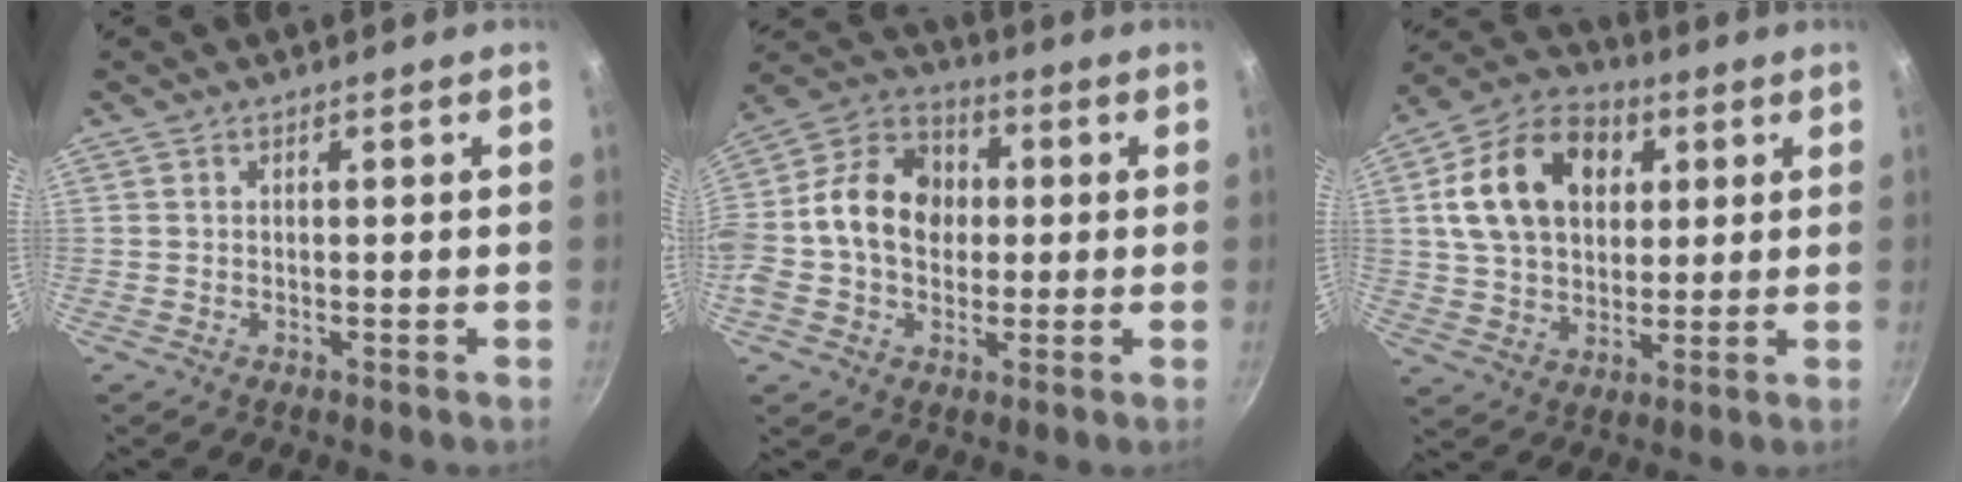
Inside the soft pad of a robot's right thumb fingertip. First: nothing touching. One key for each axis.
{"total": 16.6, "fx": 0.3, "fy": 12.8, "fz": 10.6, "tx": -0.156, "ty": 0.037, "tz": -0.017}
{"total": 17.8, "fx": 4.7, "fy": 12.8, "fz": 11.4, "tx": -0.177, "ty": 0.011, "tz": 0.071}